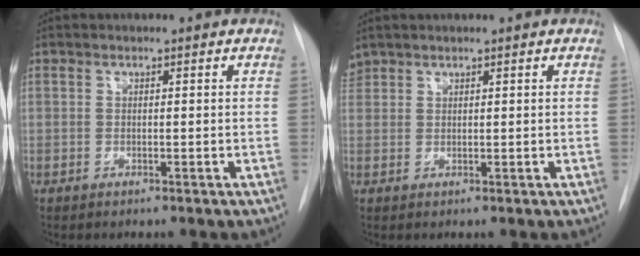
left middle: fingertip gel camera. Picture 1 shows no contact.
{"total": 1.8, "force": [1.6, 0.8, 0.0], "torque": [-0.005, 0.014, 0.034]}